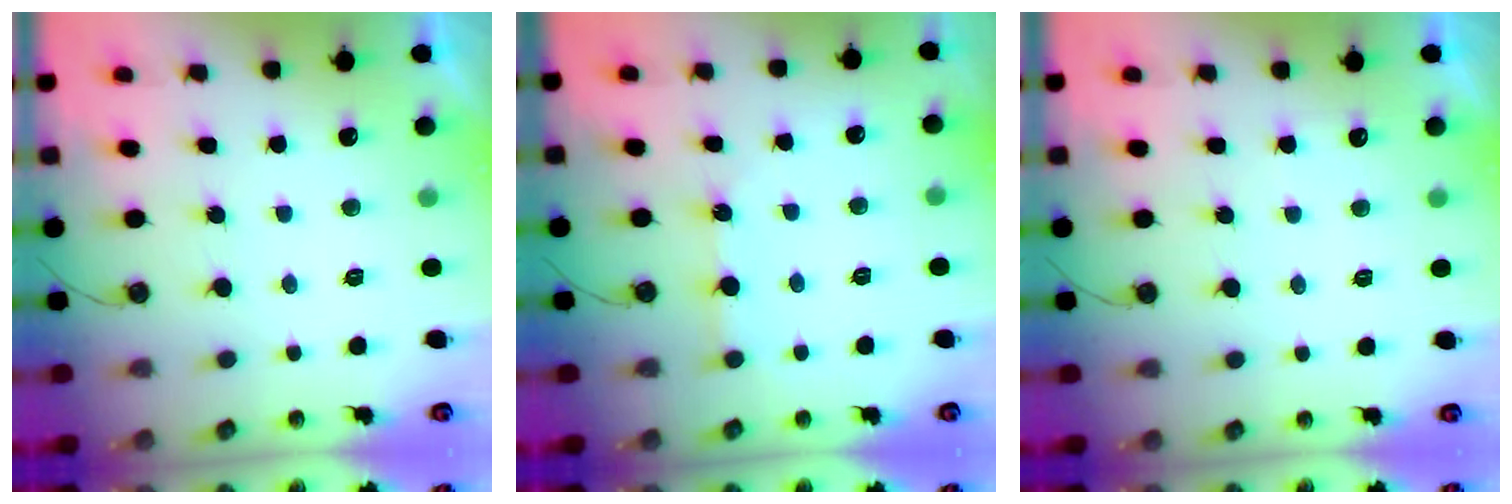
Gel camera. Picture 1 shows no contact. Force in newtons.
{"total": 6.4, "press": 6.3, "slide": 0.7}
{"total": 3.3, "press": 3.2, "slide": 0.5}